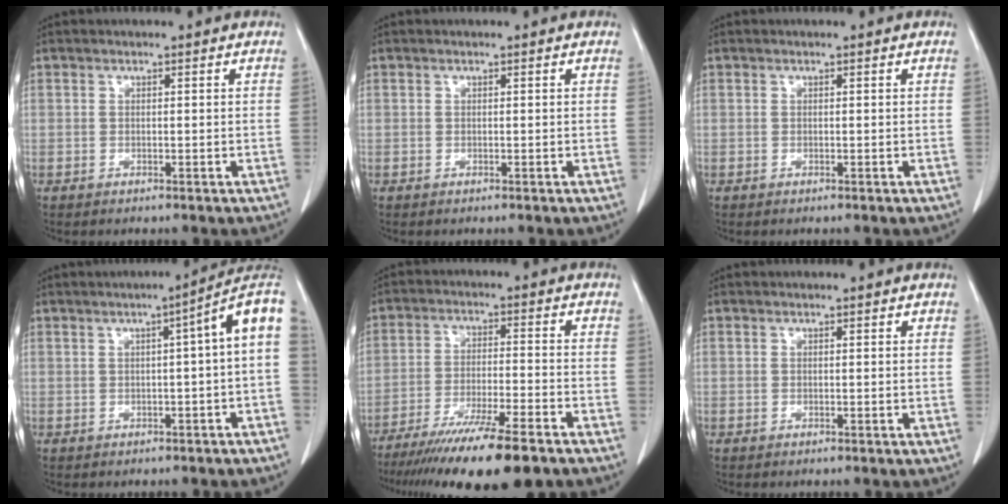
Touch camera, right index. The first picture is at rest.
{"total": 0.0}
{"total": 0.0}
{"total": 7.3, "force": [1.0, -0.1, 7.2], "torque": [-0.083, 0.026, 0.003]}
{"total": 16.6, "force": [-12.8, 0.8, 10.4], "torque": [-0.165, -0.044, -0.205]}
{"total": 0.0}